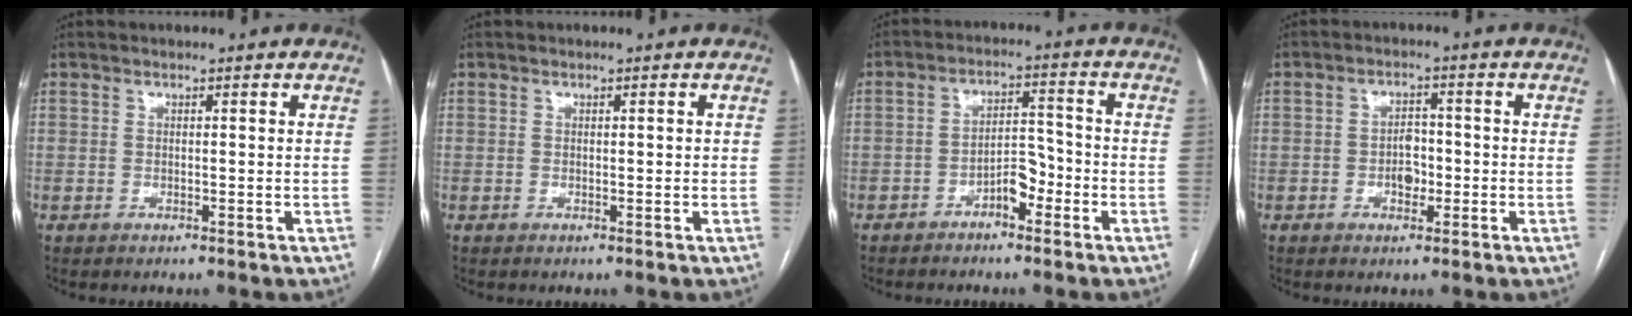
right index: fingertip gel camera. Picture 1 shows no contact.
{"total": 0.6, "force": [0.1, 0.2, 0.5], "torque": [-0.008, 0.002, 0.003]}
{"total": 4.9, "force": [-2.7, 2.1, 3.5], "torque": [-0.057, 0.016, -0.046]}
{"total": 3.5, "force": [-0.9, 2.2, 2.6], "torque": [-0.039, 0.006, -0.012]}